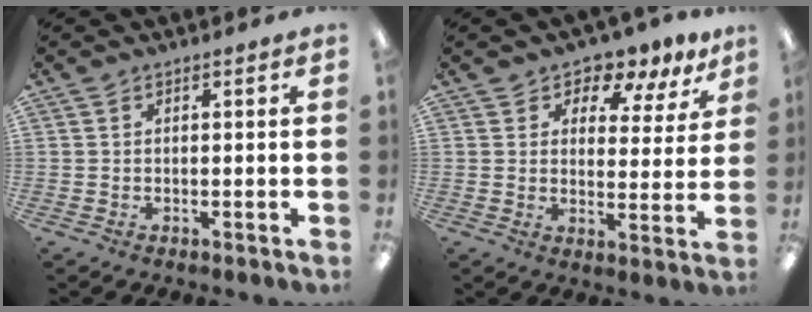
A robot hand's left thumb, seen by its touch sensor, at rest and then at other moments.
{"total": 6.5, "force": [5.6, 2.8, 1.7], "torque": [-0.025, -0.049, 0.095]}